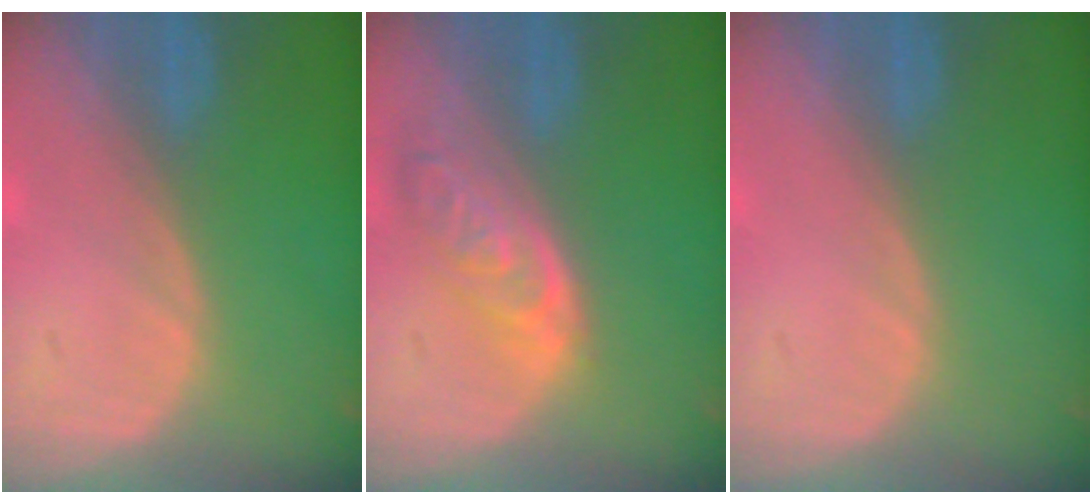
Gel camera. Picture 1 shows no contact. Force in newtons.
{"total": 6.2, "press": 5.7, "slide": 2.6}
{"total": 0.0}